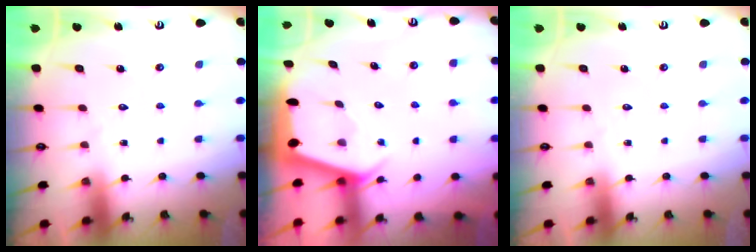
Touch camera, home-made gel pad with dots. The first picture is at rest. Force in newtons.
{"total": 2.5, "press": 2.5, "slide": 0.3}
{"total": 0.0}